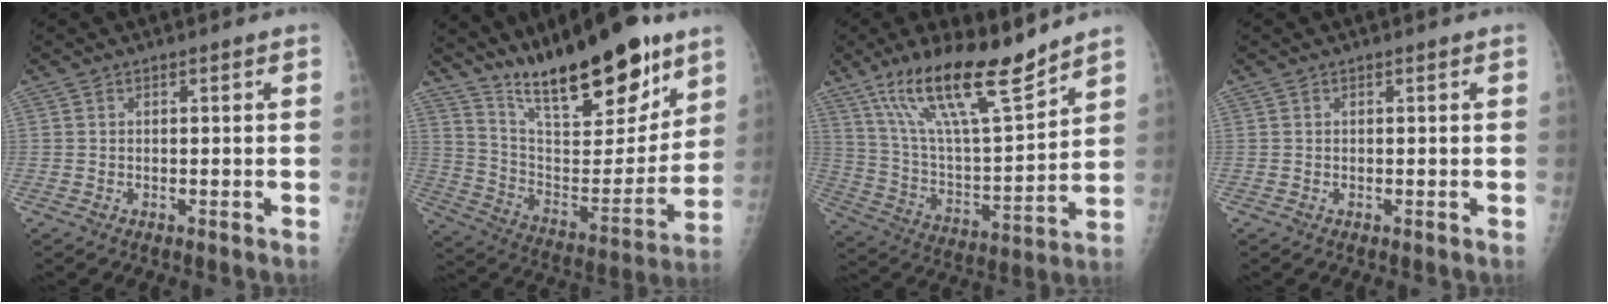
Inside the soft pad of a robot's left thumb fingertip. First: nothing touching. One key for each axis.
{"total": 24.4, "fx": 17.5, "fy": 7.4, "fz": 15.4, "tx": -0.203, "ty": -0.084, "tz": 0.296}
{"total": 19.7, "fx": 14.1, "fy": 4.4, "fz": 13.0, "tx": -0.205, "ty": -0.072, "tz": 0.256}
{"total": 0.0}